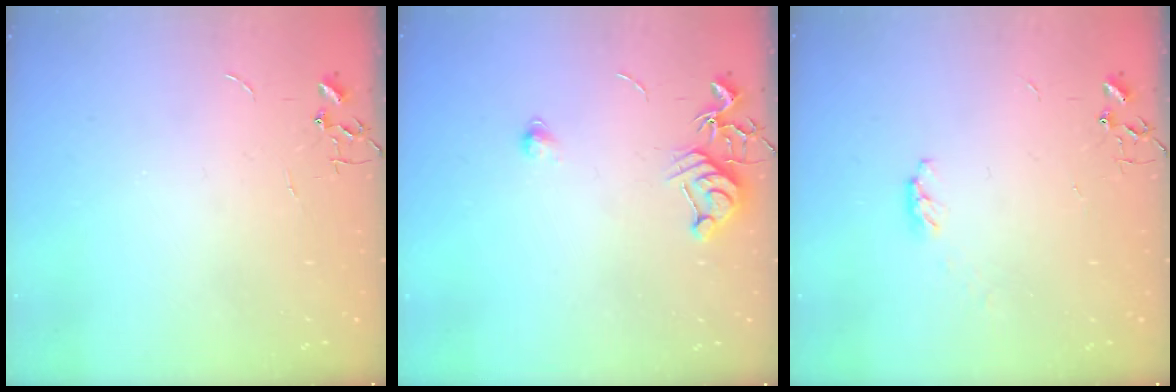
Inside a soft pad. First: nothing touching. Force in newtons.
{"total": 8.7, "press": 8.7, "slide": 0.7}
{"total": 3.5, "press": 3.4, "slide": 0.3}